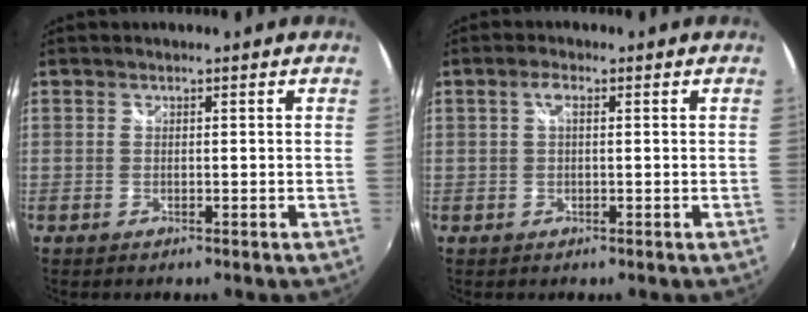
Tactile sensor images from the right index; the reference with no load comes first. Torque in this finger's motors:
{"motor_torque": [0.17, -0.07, 0.14, 0.03]}